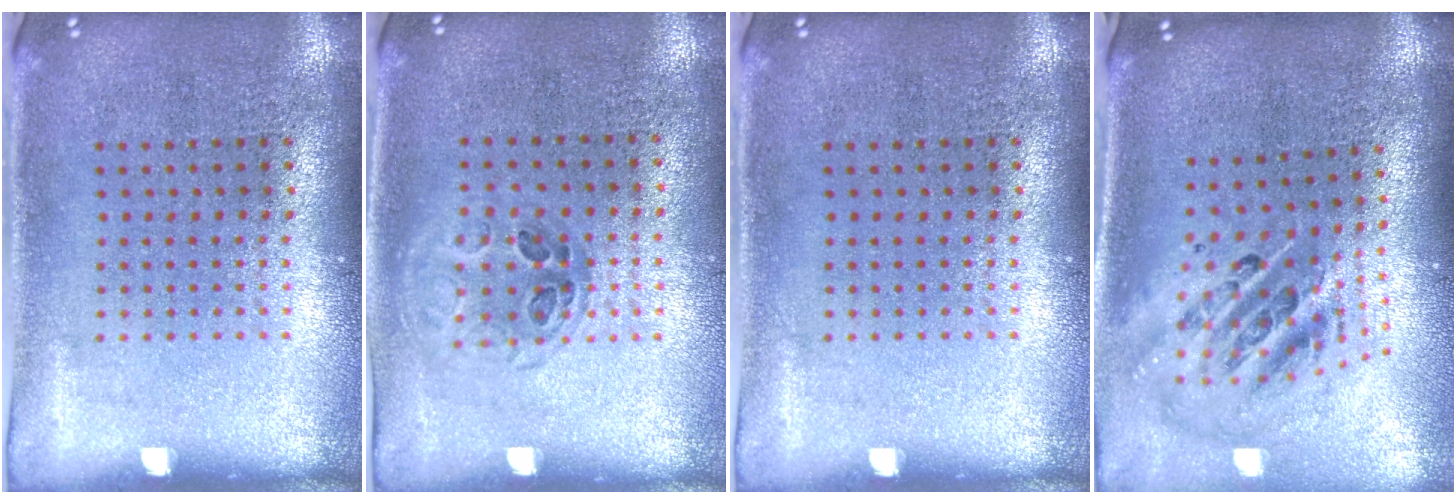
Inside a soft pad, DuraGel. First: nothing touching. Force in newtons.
{"total": 0.9, "press": 0.8, "slide": 0.4}
{"total": 0.0}
{"total": 2.7, "press": 1.9, "slide": 1.9}